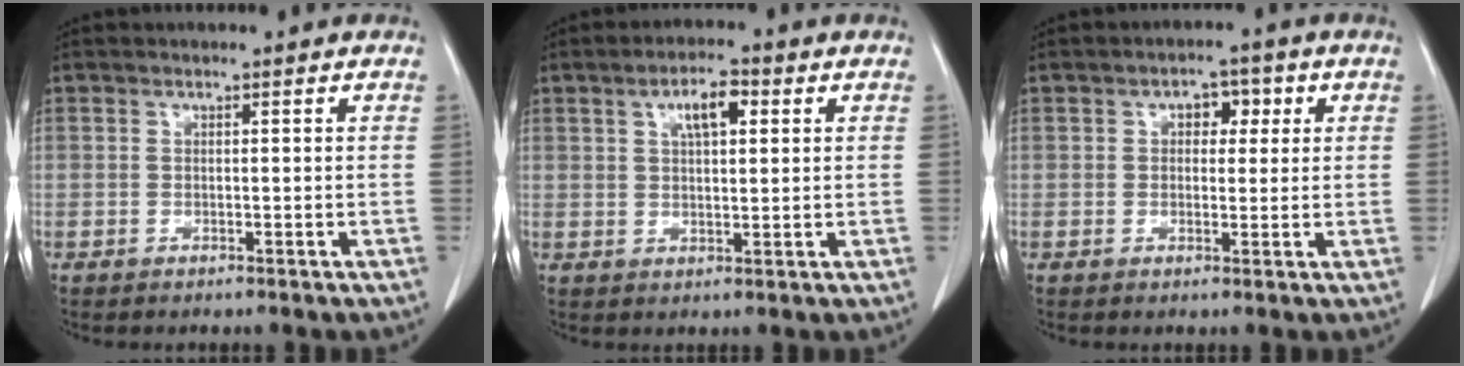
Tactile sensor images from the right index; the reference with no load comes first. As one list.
[{"total": 5.8, "force": [2.2, 2.3, 4.9], "torque": [-0.090, 0.009, 0.040]}, {"total": 4.7, "force": [1.4, 2.9, 3.5], "torque": [-0.055, 0.024, 0.023]}]